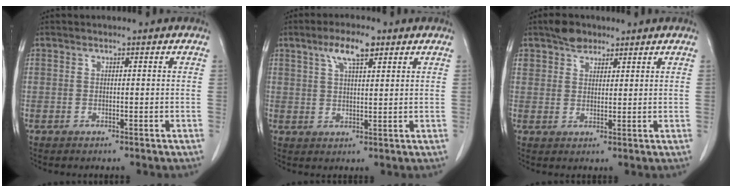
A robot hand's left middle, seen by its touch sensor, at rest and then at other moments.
{"total": 5.7, "force": [3.3, 1.4, 4.4], "torque": [-0.085, 0.009, 0.059]}
{"total": 4.0, "force": [3.0, 2.3, 1.2], "torque": [-0.024, 0.009, 0.056]}